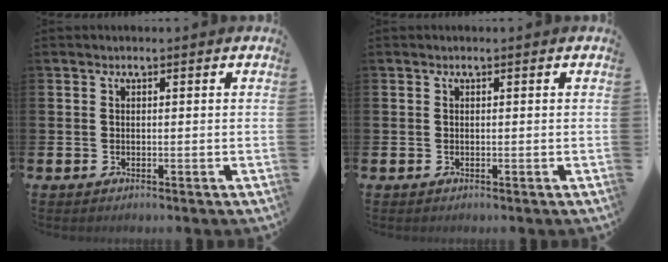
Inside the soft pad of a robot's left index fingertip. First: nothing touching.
{"total": 0.0}